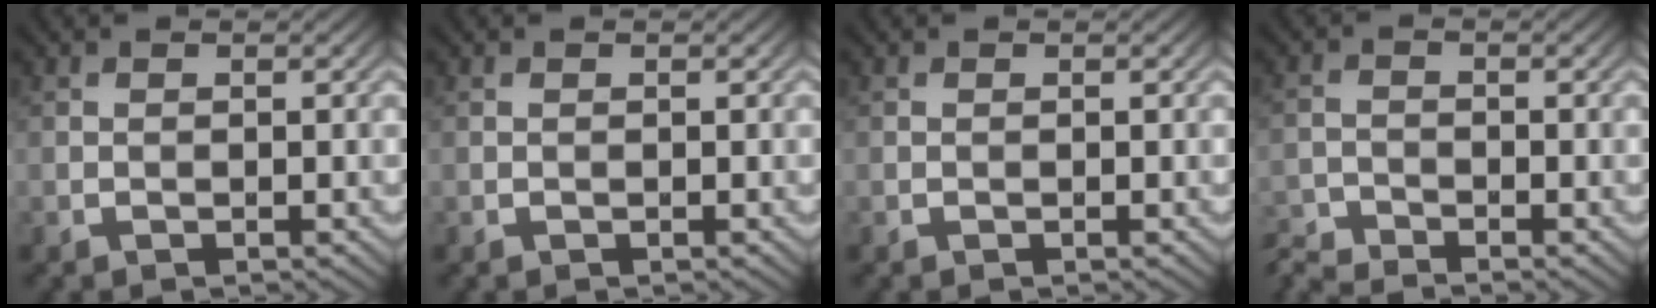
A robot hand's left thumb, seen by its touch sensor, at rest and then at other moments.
{"total": 0.0}
{"total": 0.0}
{"total": 3.5, "force": [-3.4, 0.3, 0.8], "torque": [-0.028, -0.009, -0.077]}